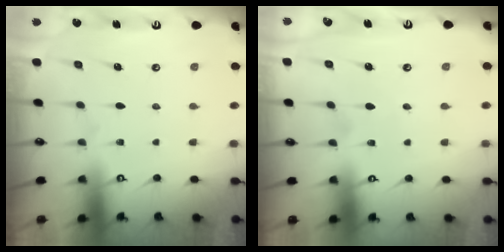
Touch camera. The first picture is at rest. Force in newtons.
{"total": 2.5, "press": 2.5, "slide": 0.2}